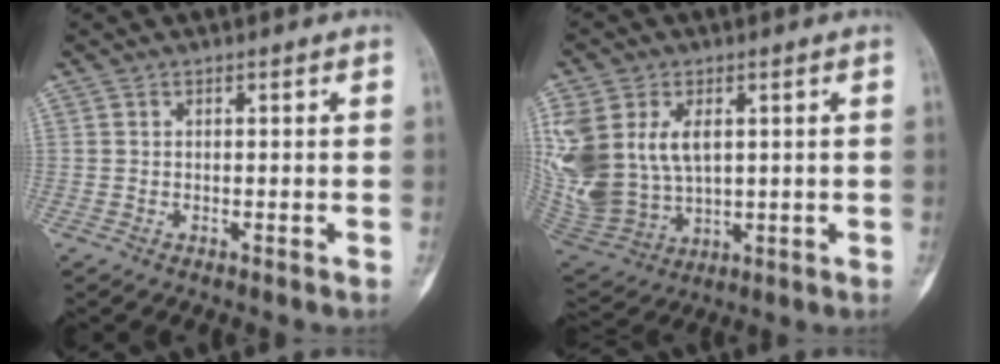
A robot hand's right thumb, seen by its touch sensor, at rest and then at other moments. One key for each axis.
{"total": 19.7, "fx": 3.9, "fy": 13.6, "fz": 13.7, "tx": -0.323, "ty": -0.007, "tz": 0.102}